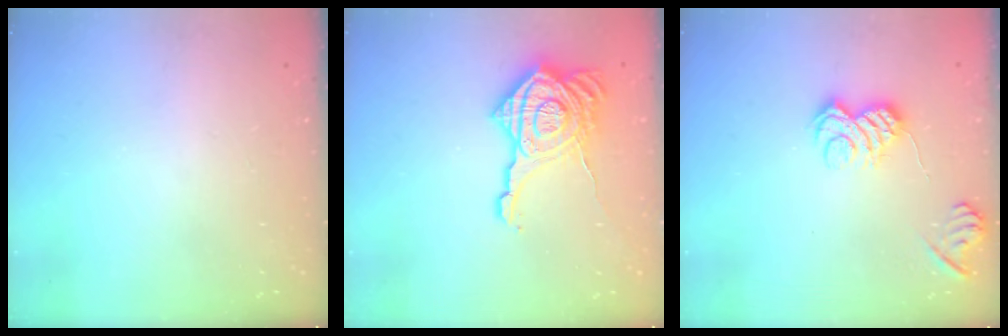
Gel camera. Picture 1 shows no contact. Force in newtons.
{"total": 21.5, "press": 21.4, "slide": 1.7}
{"total": 8.7, "press": 8.6, "slide": 0.8}